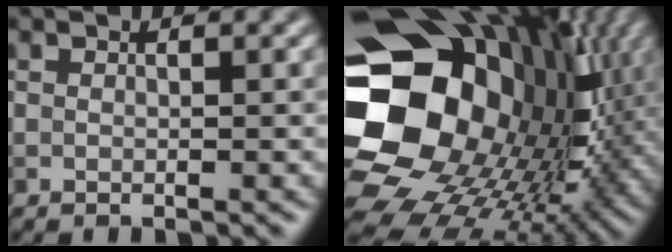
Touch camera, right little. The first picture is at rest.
{"total": 22.6, "force": [0.6, 18.1, 13.6], "torque": [-0.287, -0.027, -0.008]}